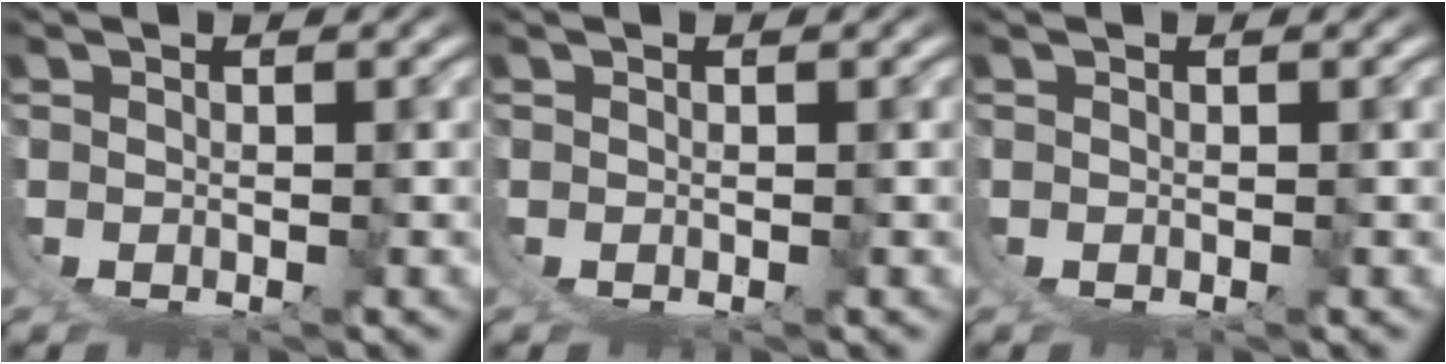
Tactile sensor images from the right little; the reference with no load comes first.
{"total": 0.0}
{"total": 0.0}